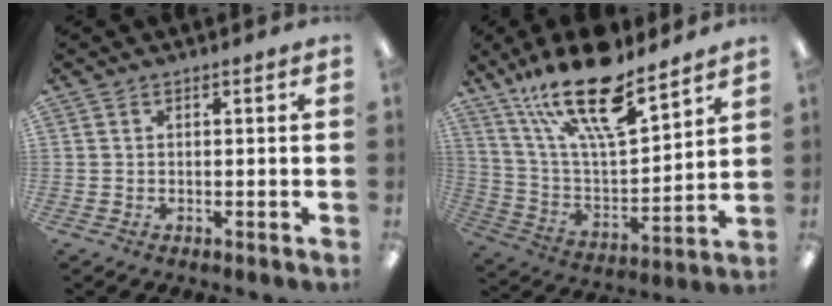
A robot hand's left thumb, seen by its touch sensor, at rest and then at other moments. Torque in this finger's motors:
{"motor_torque": [0.71, 0.34, 1.49, -1.27, 0.34]}